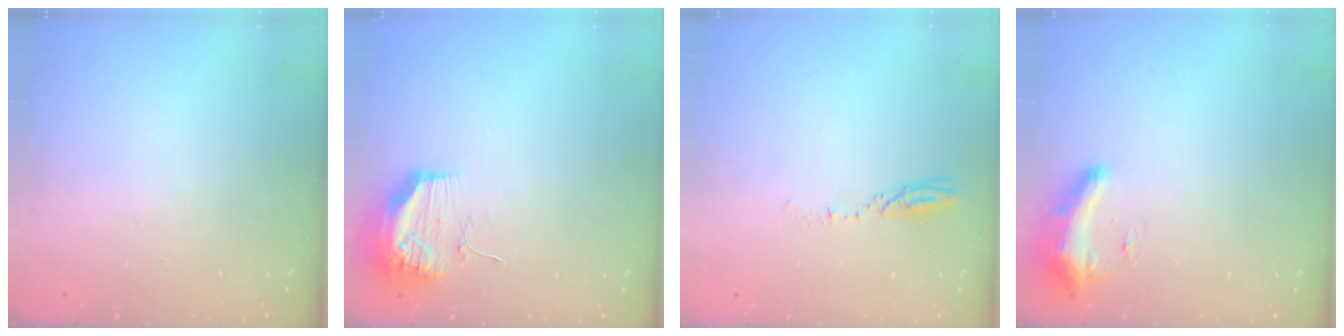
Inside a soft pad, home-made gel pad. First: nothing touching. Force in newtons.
{"total": 17.9, "press": 13.8, "slide": 11.4}
{"total": 3.9, "press": 3.9, "slide": 0.4}
{"total": 8.8, "press": 8.7, "slide": 0.8}